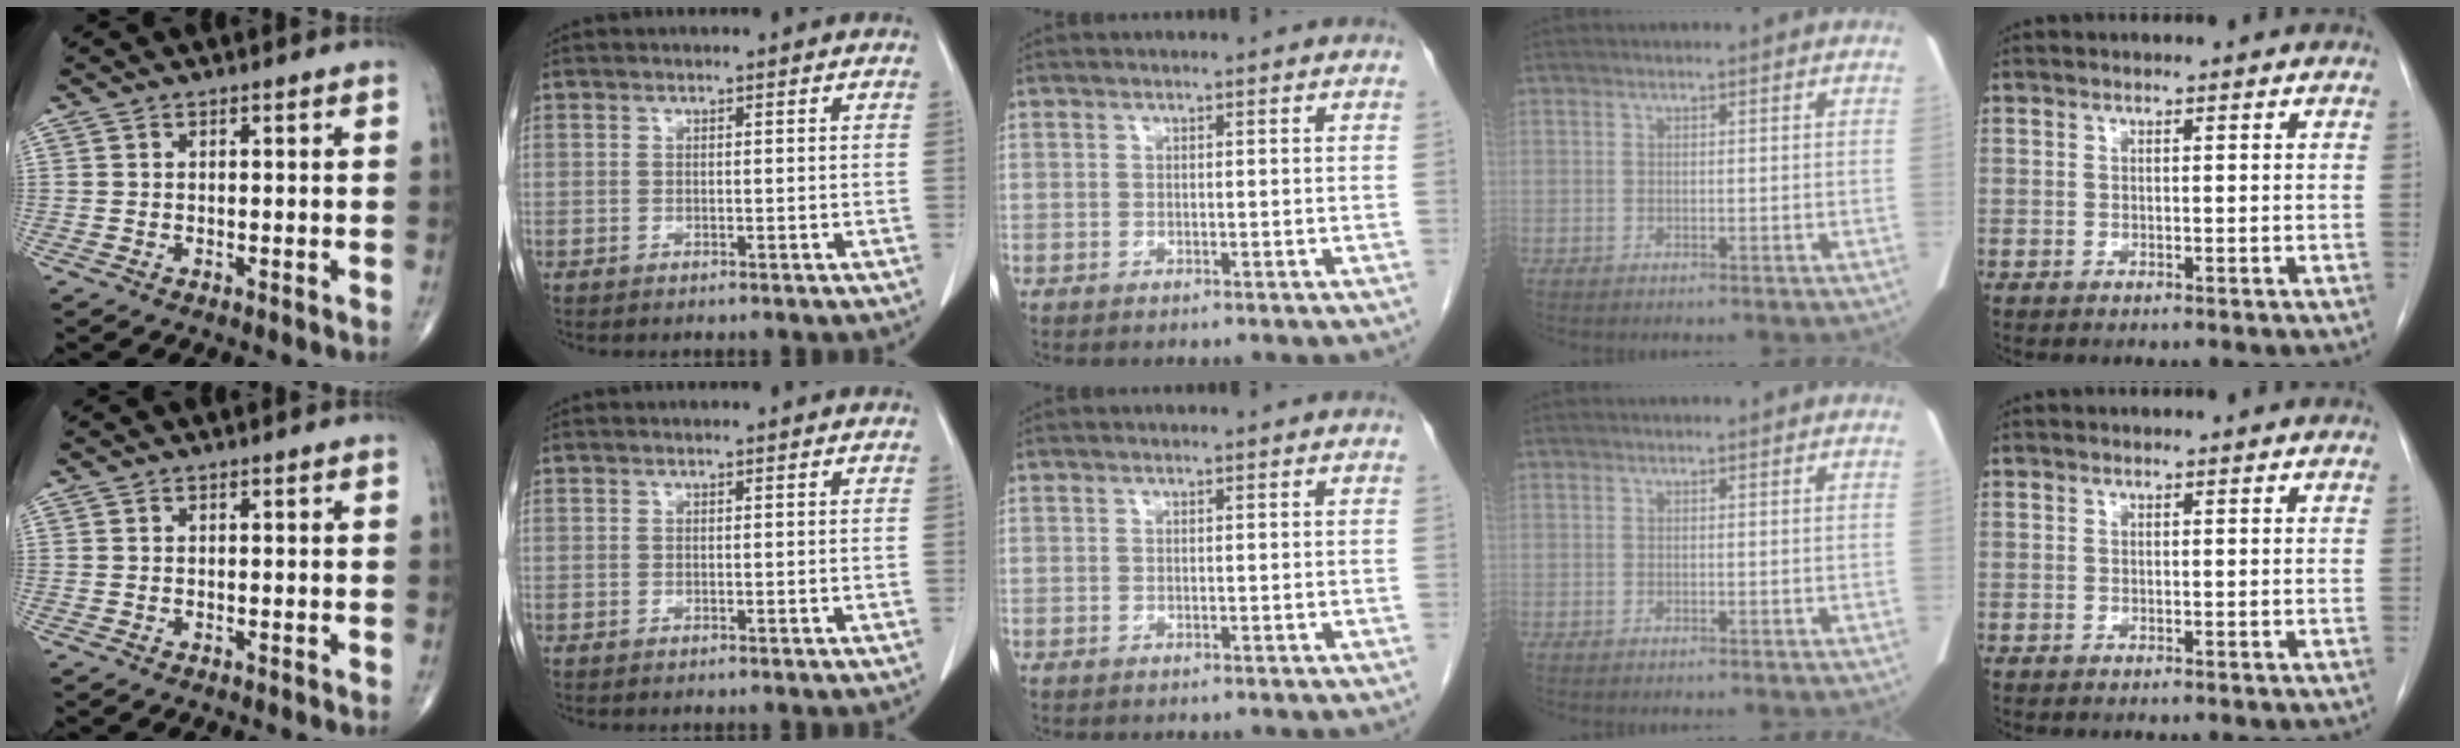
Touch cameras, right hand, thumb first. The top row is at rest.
{}